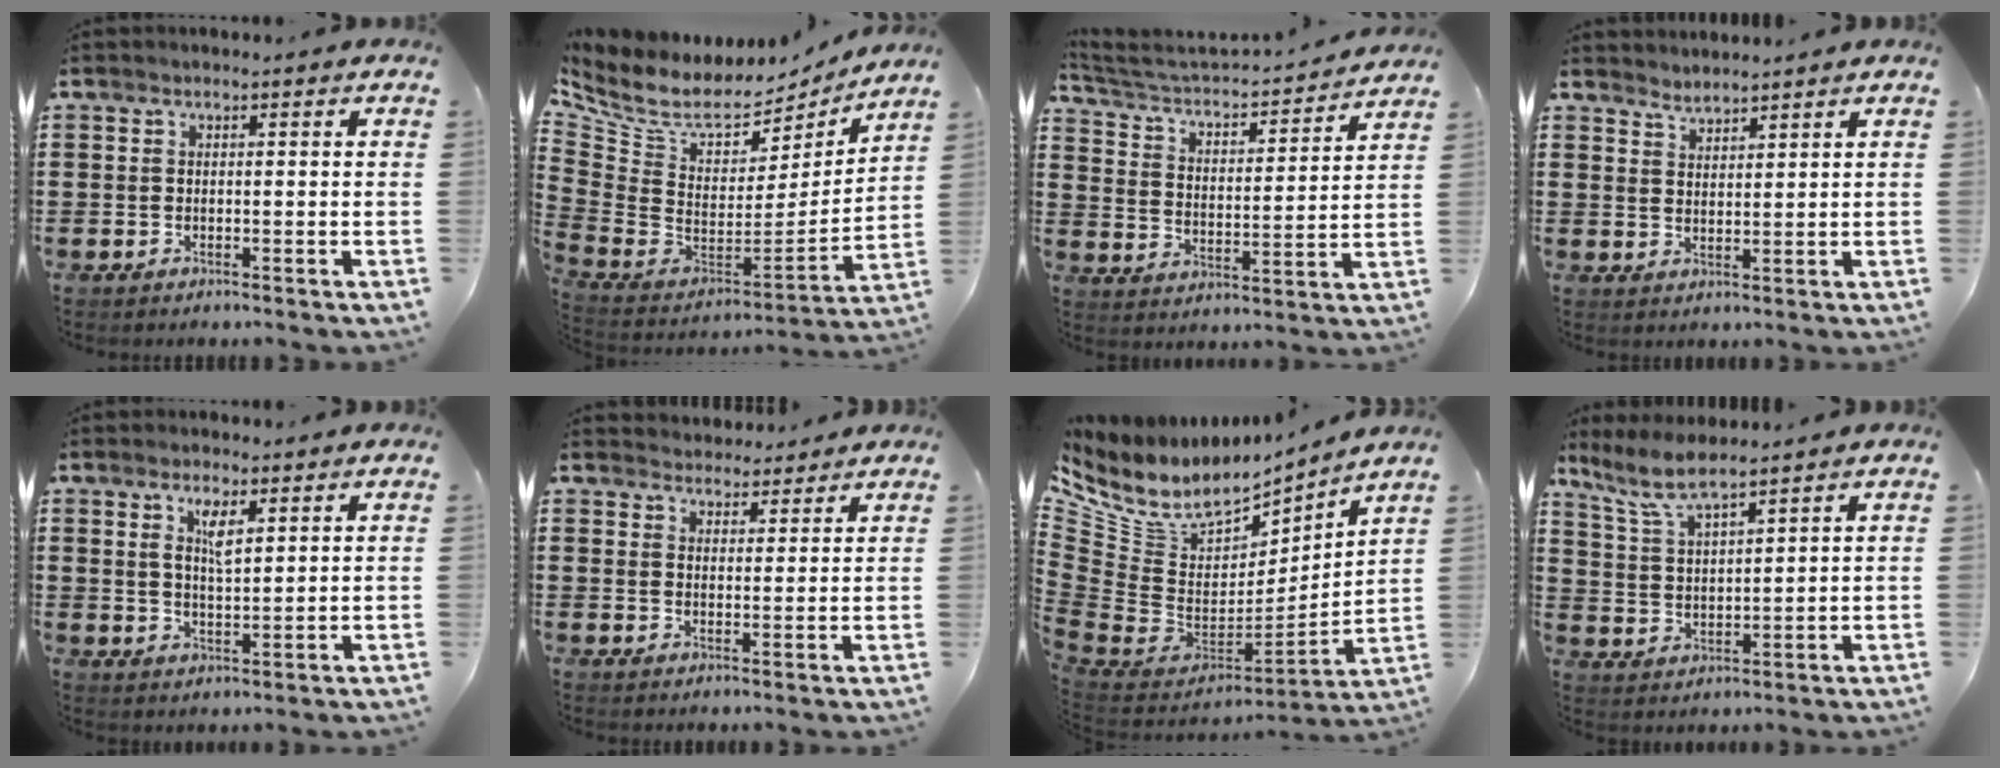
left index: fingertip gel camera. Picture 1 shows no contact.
{"total": 6.9, "force": [5.1, 3.6, 3.1], "torque": [-0.100, -0.047, 0.085]}
{"total": 3.3, "force": [3.0, 0.7, 1.1], "torque": [-0.043, -0.032, 0.041]}
{"total": 2.4, "force": [2.3, -0.1, -0.6], "torque": [0.004, -0.006, 0.046]}
{"total": 4.1, "force": [2.1, 1.3, 3.3], "torque": [-0.054, -0.001, 0.032]}
{"total": 3.0, "force": [2.9, 0.7, -0.4], "torque": [-0.003, -0.005, 0.055]}
{"total": 8.5, "force": [6.0, 4.9, 3.6], "torque": [-0.120, -0.052, 0.106]}
{"total": 5.7, "force": [5.0, 0.4, 2.8], "torque": [-0.072, -0.017, 0.088]}